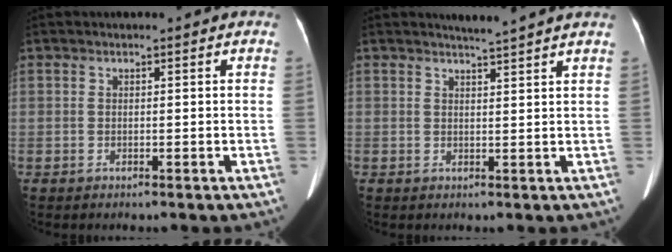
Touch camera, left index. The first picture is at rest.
{"total": 2.3, "force": [2.2, -0.7, 0.2], "torque": [-0.002, 0.002, 0.036]}